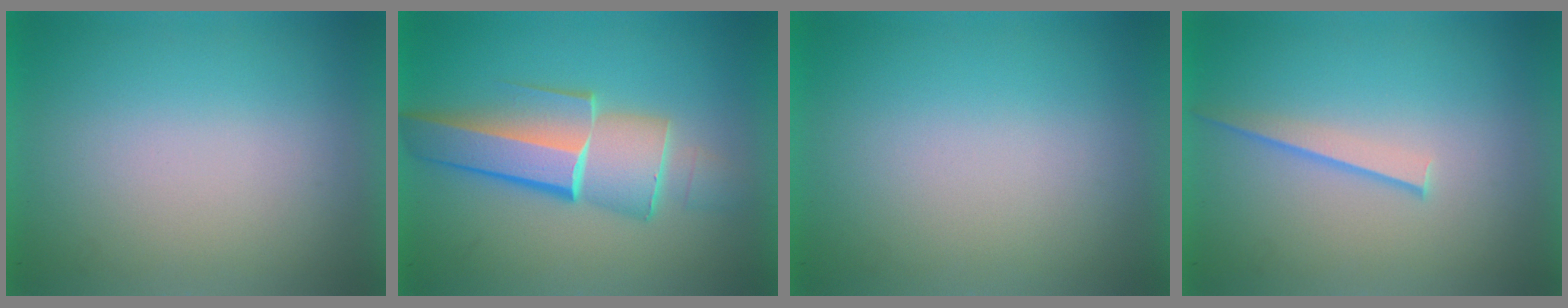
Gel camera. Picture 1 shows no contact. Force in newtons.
{"total": 6.0}
{"total": 0.0}
{"total": 1.1}